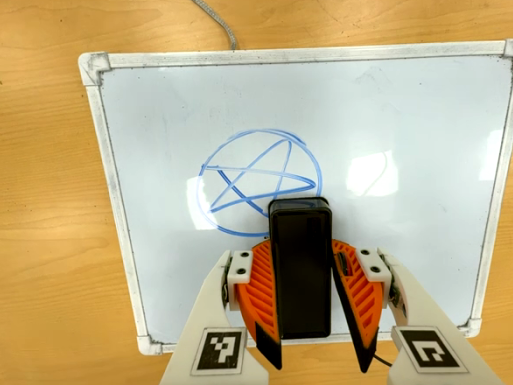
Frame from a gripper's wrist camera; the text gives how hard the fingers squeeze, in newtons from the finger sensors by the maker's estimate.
{"total": 6.4, "left": 5.8, "right": 6.9}